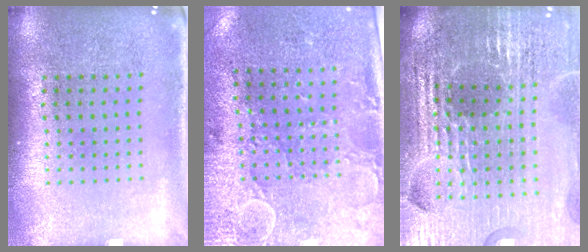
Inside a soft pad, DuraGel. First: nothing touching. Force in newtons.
{"total": 3.0, "press": 2.4, "slide": 1.7}
{"total": 5.4, "press": 5.0, "slide": 2.2}